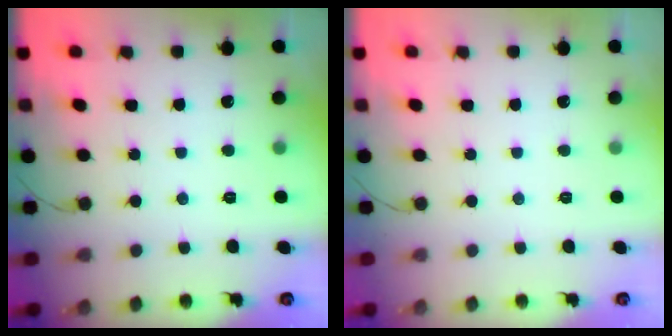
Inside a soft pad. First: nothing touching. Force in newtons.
{"total": 0.0}